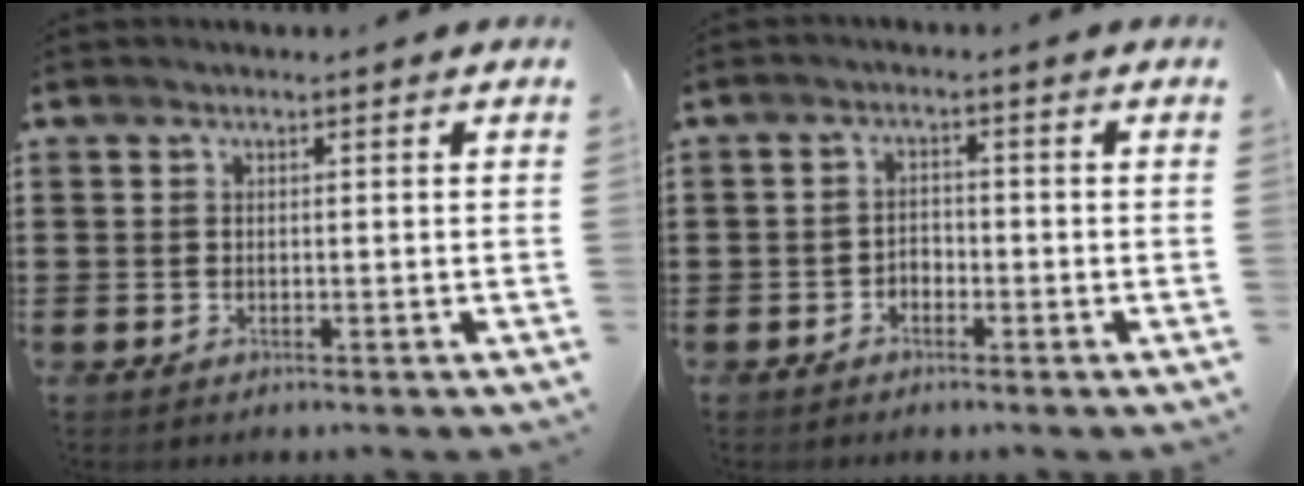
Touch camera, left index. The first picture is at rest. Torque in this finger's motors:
{"motor_torque": [-0.03, 0.00, 0.05, 0.00]}